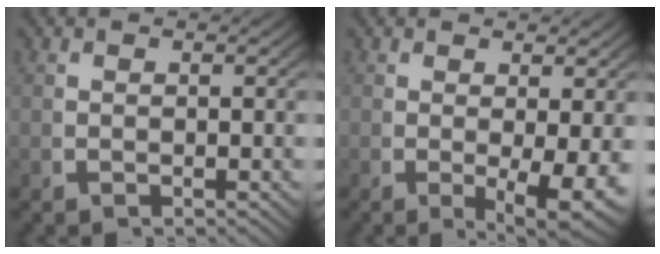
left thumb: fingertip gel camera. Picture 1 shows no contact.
{"total": 5.0, "force": [-0.6, 2.2, 4.4], "torque": [-0.069, -0.026, 0.001]}